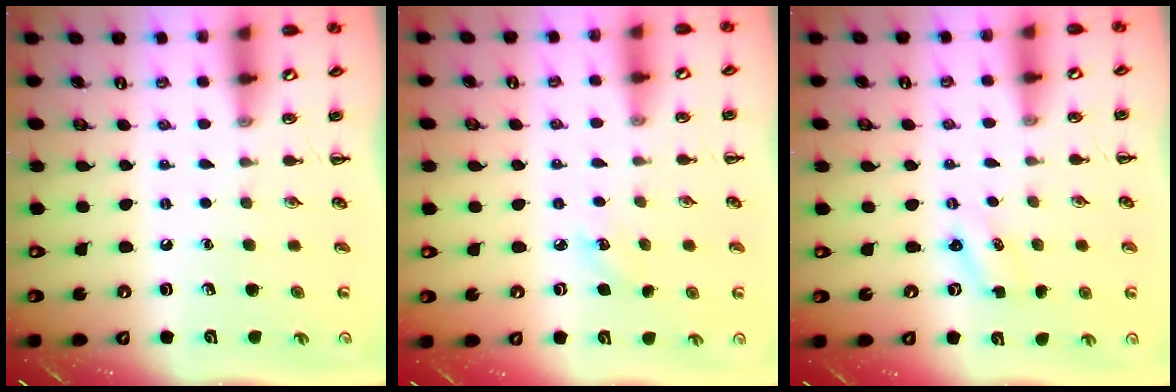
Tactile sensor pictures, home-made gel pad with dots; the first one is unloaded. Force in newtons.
{"total": 3.9, "press": 3.7, "slide": 1.1}
{"total": 1.6, "press": 1.5, "slide": 0.4}